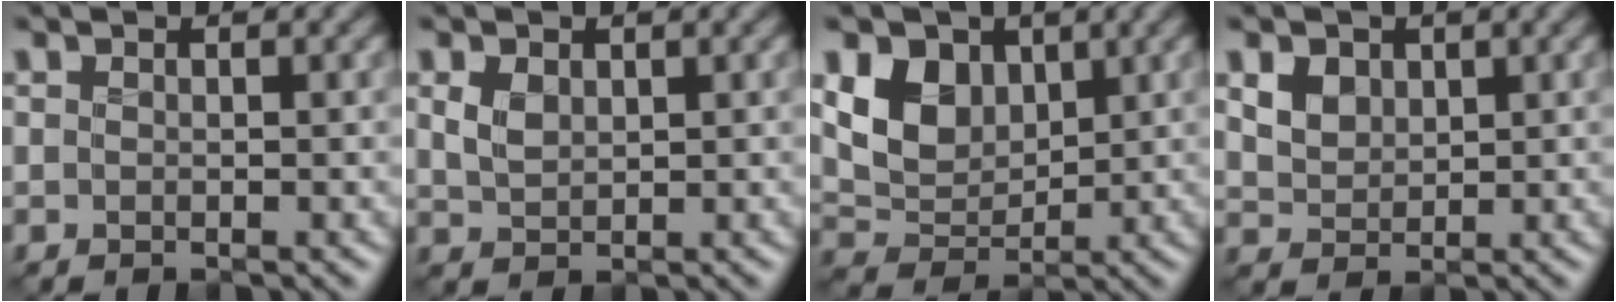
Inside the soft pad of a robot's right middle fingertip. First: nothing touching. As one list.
[{"total": 1.7, "force": [0.5, 1.2, 1.0], "torque": [-0.030, -0.003, 0.015]}, {"total": 5.0, "force": [1.7, 3.8, 2.8], "torque": [-0.058, -0.008, 0.024]}, {"total": 3.7, "force": [1.7, 2.7, 1.9], "torque": [-0.059, 0.003, 0.036]}]